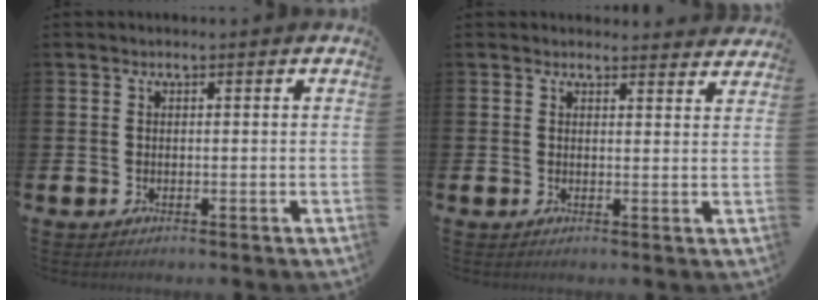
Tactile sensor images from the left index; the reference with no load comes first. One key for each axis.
{"total": 2.2, "fx": 2.2, "fy": 0.5, "fz": -0.1, "tx": 0.013, "ty": -0.014, "tz": 0.037}